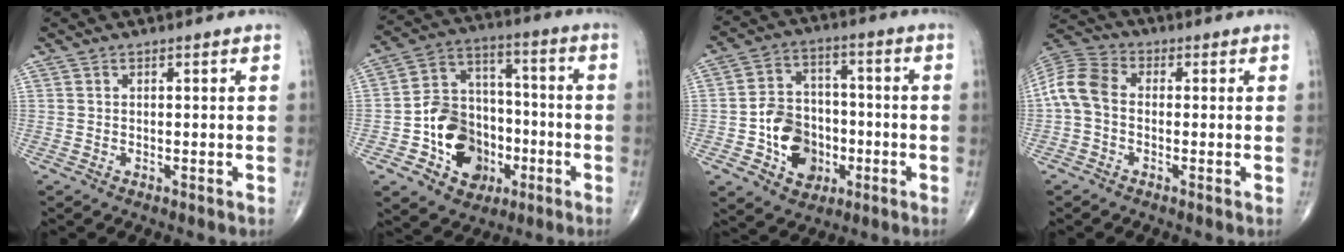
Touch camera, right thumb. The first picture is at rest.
{"total": 15.9, "force": [-5.2, 12.5, 8.4], "torque": [-0.097, 0.047, -0.084]}
{"total": 12.6, "force": [-3.6, 9.8, 7.0], "torque": [-0.074, 0.030, -0.061]}
{"total": 8.4, "force": [-0.6, 5.9, 5.9], "torque": [-0.117, 0.023, -0.028]}